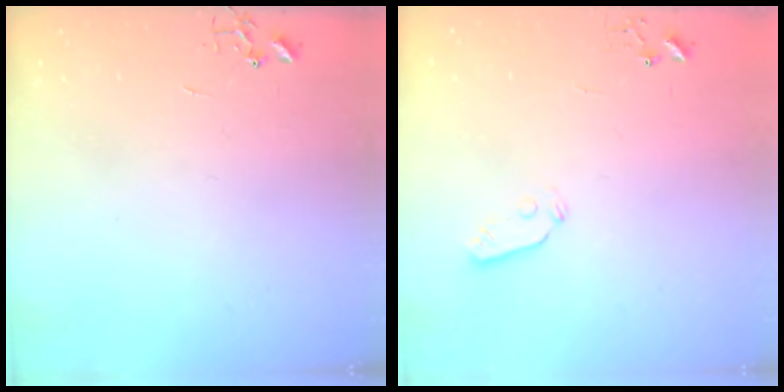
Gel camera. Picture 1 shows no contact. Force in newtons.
{"total": 3.6, "press": 3.6, "slide": 0.6}